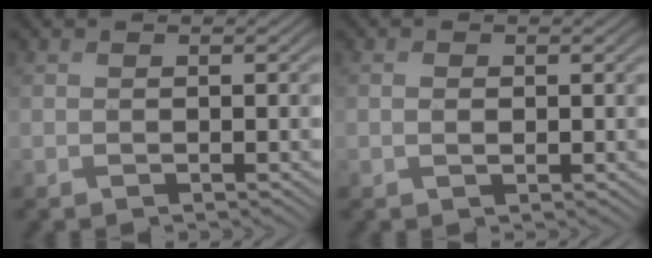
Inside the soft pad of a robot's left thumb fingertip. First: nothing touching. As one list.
[{"total": 1.0, "force": [0.1, 0.7, 0.8], "torque": [-0.017, 0.001, 0.001]}]